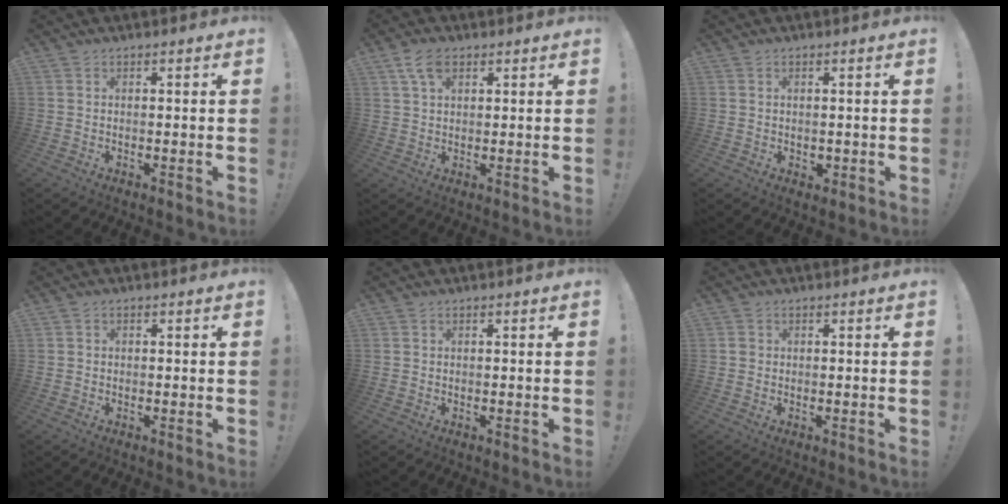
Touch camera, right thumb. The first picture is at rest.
{"total": 6.2, "force": [3.2, 3.4, 4.2], "torque": [-0.073, -0.004, 0.059]}
{"total": 1.0, "force": [0.3, 0.9, 0.2], "torque": [-0.004, 0.002, 0.005]}
{"total": 0.9, "force": [-0.3, 0.7, 0.4], "torque": [-0.014, 0.006, -0.004]}
{"total": 0.0}
{"total": 0.9, "force": [0.3, 0.8, 0.2], "torque": [-0.003, 0.003, 0.006]}